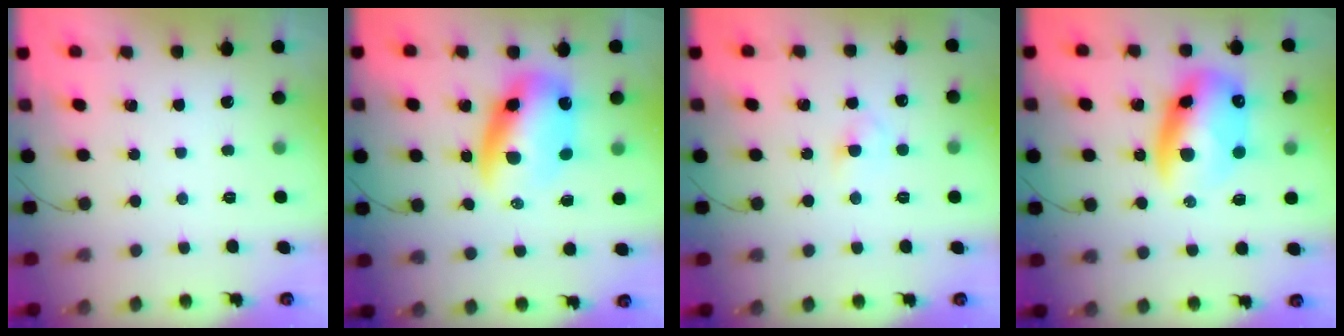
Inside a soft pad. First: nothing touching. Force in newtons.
{"total": 10.9, "press": 10.7, "slide": 2.2}
{"total": 3.0, "press": 2.7, "slide": 1.2}
{"total": 12.9, "press": 12.7, "slide": 2.5}